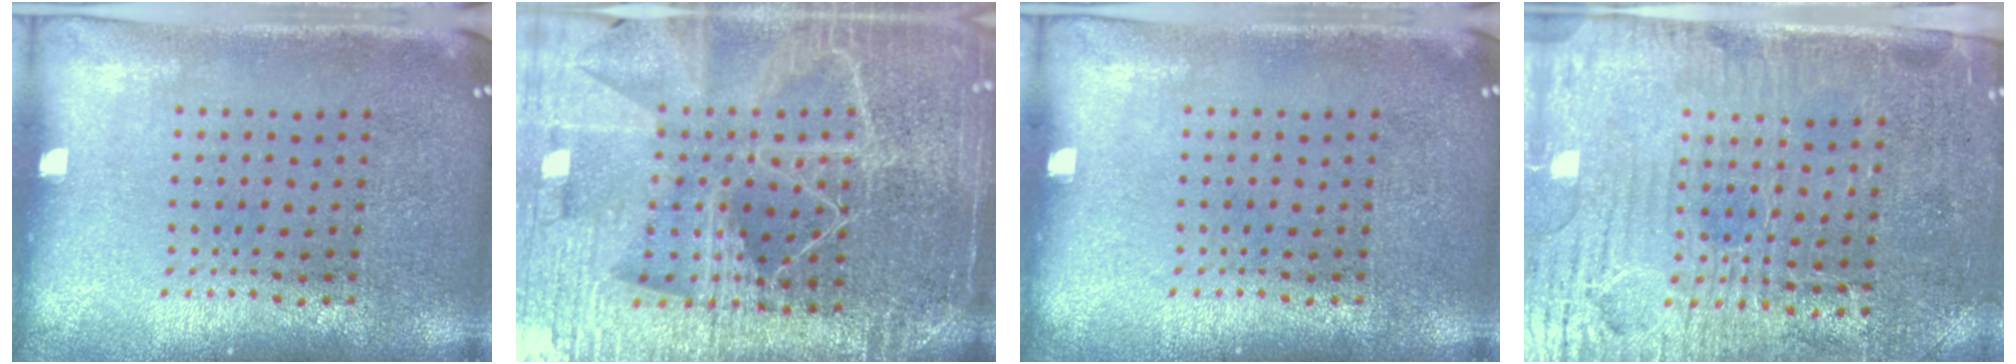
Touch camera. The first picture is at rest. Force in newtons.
{"total": 5.8, "press": 5.1, "slide": 2.8}
{"total": 0.0}
{"total": 3.7, "press": 3.4, "slide": 1.3}